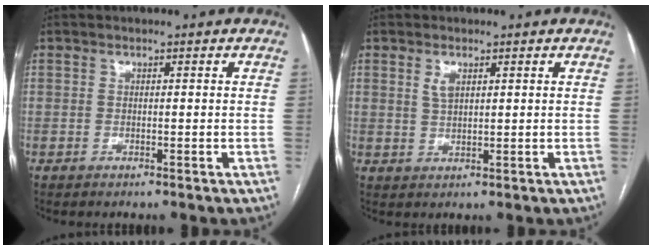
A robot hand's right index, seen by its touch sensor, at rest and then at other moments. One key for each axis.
{"total": 2.3, "fx": 1.1, "fy": 1.0, "fz": 1.7, "tx": -0.037, "ty": 0.001, "tz": 0.027}